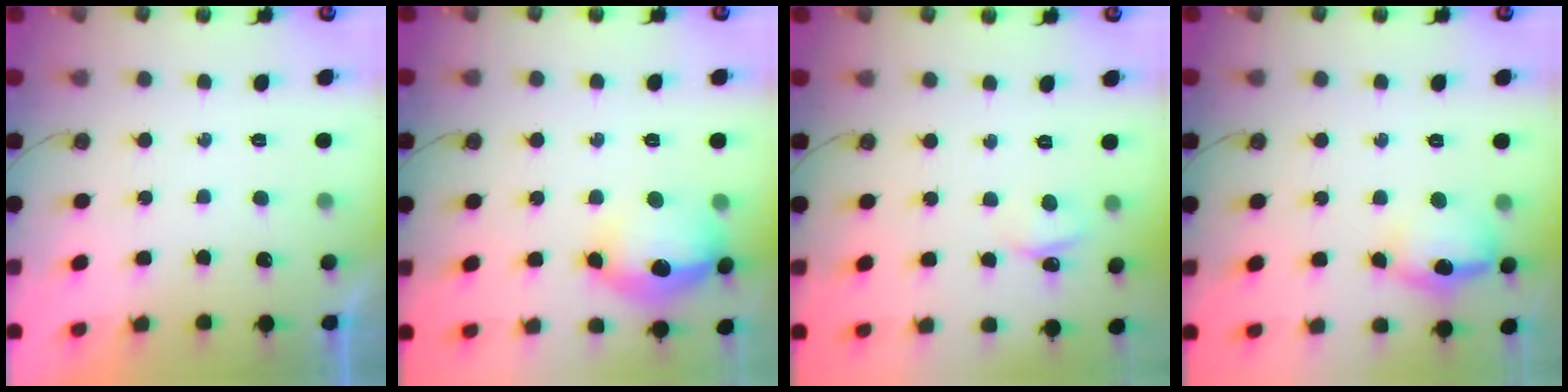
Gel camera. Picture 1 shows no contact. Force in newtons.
{"total": 15.8, "press": 15.7, "slide": 1.3}
{"total": 2.8, "press": 2.7, "slide": 0.4}
{"total": 12.0, "press": 11.9, "slide": 1.0}